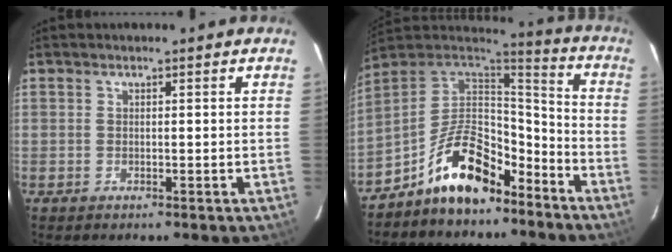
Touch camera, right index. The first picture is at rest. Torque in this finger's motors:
{"motor_torque": [1.09, -1.05, 0.63, 0.12]}